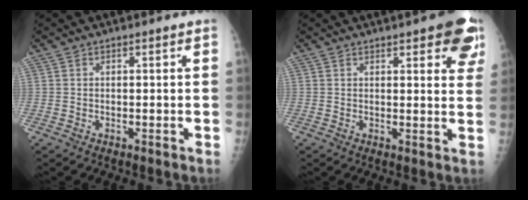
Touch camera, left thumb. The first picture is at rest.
{"total": 10.3, "force": [6.0, 3.4, 7.6], "torque": [-0.057, -0.019, 0.063]}